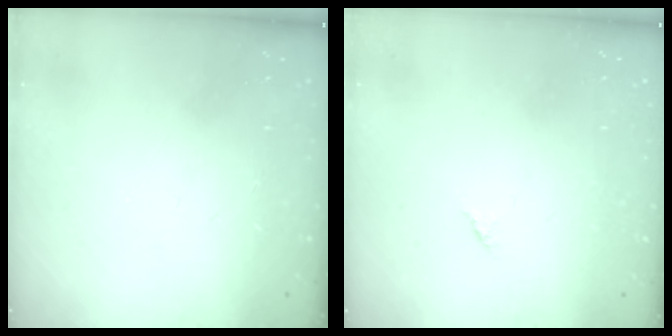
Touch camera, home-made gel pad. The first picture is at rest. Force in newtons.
{"total": 1.2, "press": 1.2, "slide": 0.3}